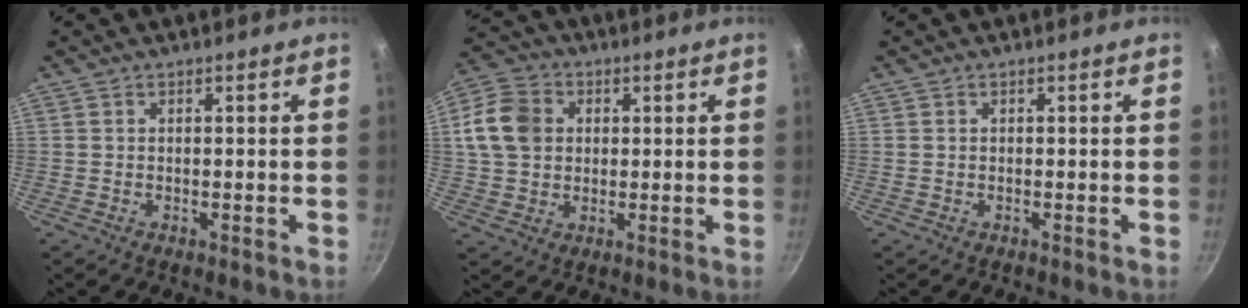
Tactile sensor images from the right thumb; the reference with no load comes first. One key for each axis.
{"total": 10.5, "fx": 1.8, "fy": 8.6, "fz": 5.7, "tx": -0.088, "ty": 0.008, "tz": 0.020}
{"total": 0.0}